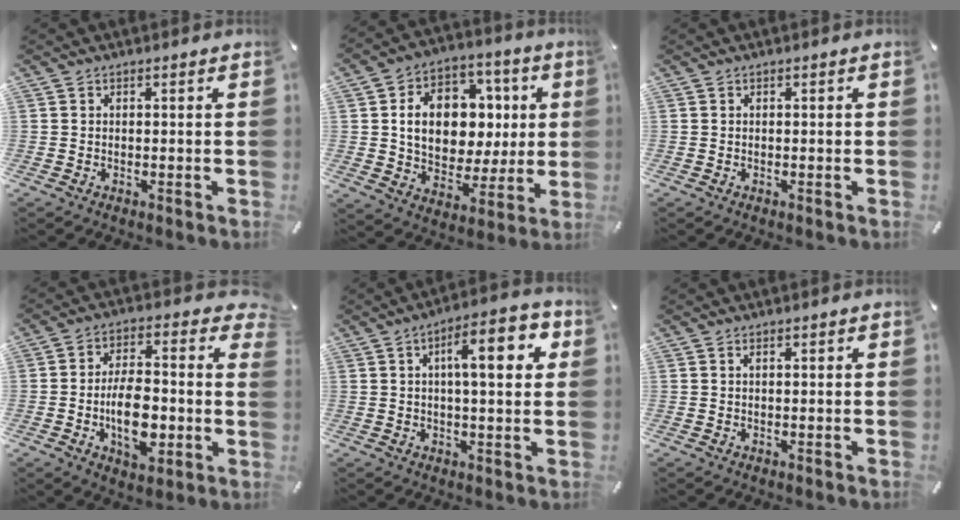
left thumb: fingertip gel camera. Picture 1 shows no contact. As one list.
[{"total": 15.7, "force": [2.5, 12.6, 9.0], "torque": [-0.146, -0.005, 0.056]}, {"total": 0.0}, {"total": 13.8, "force": [-2.7, 8.5, 10.6], "torque": [-0.166, -0.002, -0.047]}, {"total": 12.2, "force": [3.8, 3.8, 11.0], "torque": [-0.163, -0.002, 0.052]}, {"total": 0.8, "force": [0.3, 0.2, 0.7], "torque": [-0.013, 0.001, 0.004]}]